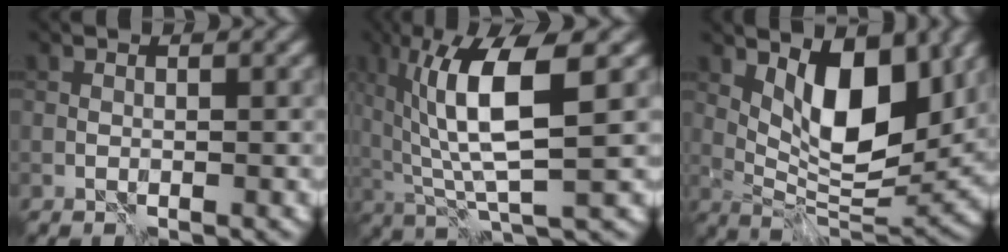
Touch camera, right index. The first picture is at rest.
{"total": 8.3, "force": [2.4, 2.2, 7.6], "torque": [-0.136, -0.005, 0.046]}
{"total": 8.9, "force": [3.4, 3.9, 7.3], "torque": [-0.115, -0.012, 0.059]}